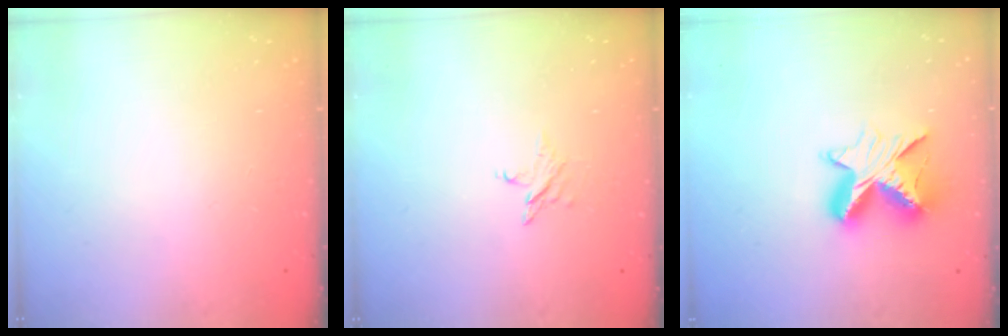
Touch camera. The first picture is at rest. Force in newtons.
{"total": 2.8, "press": 2.8, "slide": 0.3}
{"total": 12.6, "press": 12.6, "slide": 0.8}